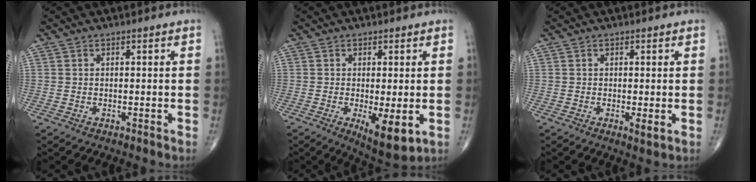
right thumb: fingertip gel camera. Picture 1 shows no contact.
{"total": 7.8, "force": [-1.9, 2.5, 7.2], "torque": [-0.110, -0.024, -0.023]}
{"total": 1.9, "force": [-0.2, 0.5, 1.8], "torque": [-0.033, -0.008, -0.004]}